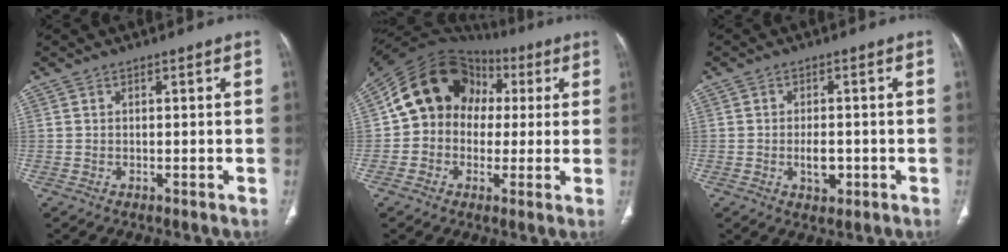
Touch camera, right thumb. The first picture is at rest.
{"total": 15.5, "force": [2.3, 13.2, 7.8], "torque": [-0.099, 0.039, 0.037]}
{"total": 4.0, "force": [-1.0, 2.3, 3.1], "torque": [-0.043, 0.002, -0.011]}